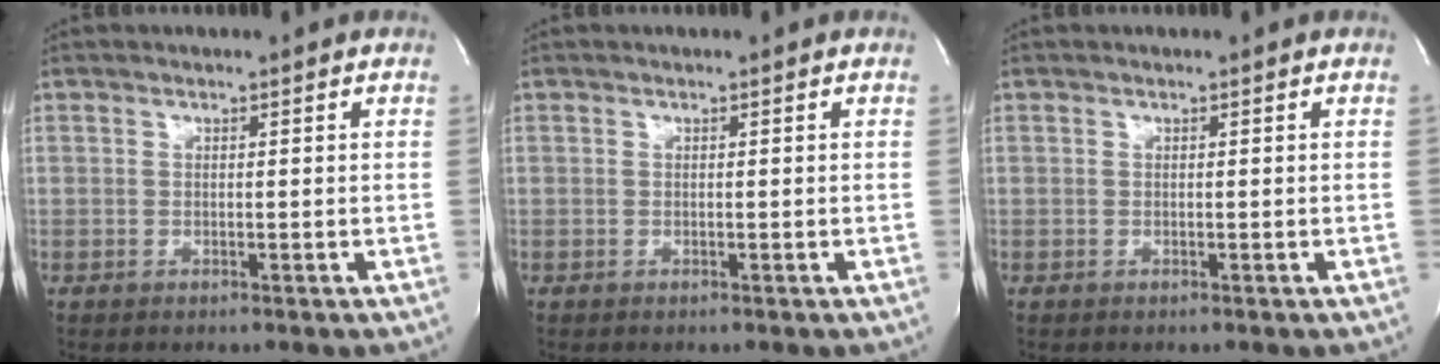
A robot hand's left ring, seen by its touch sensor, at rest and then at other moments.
{"total": 0.0}
{"total": 0.0}